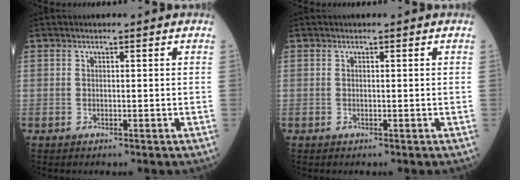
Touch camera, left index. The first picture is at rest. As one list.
[{"total": 0.0}]